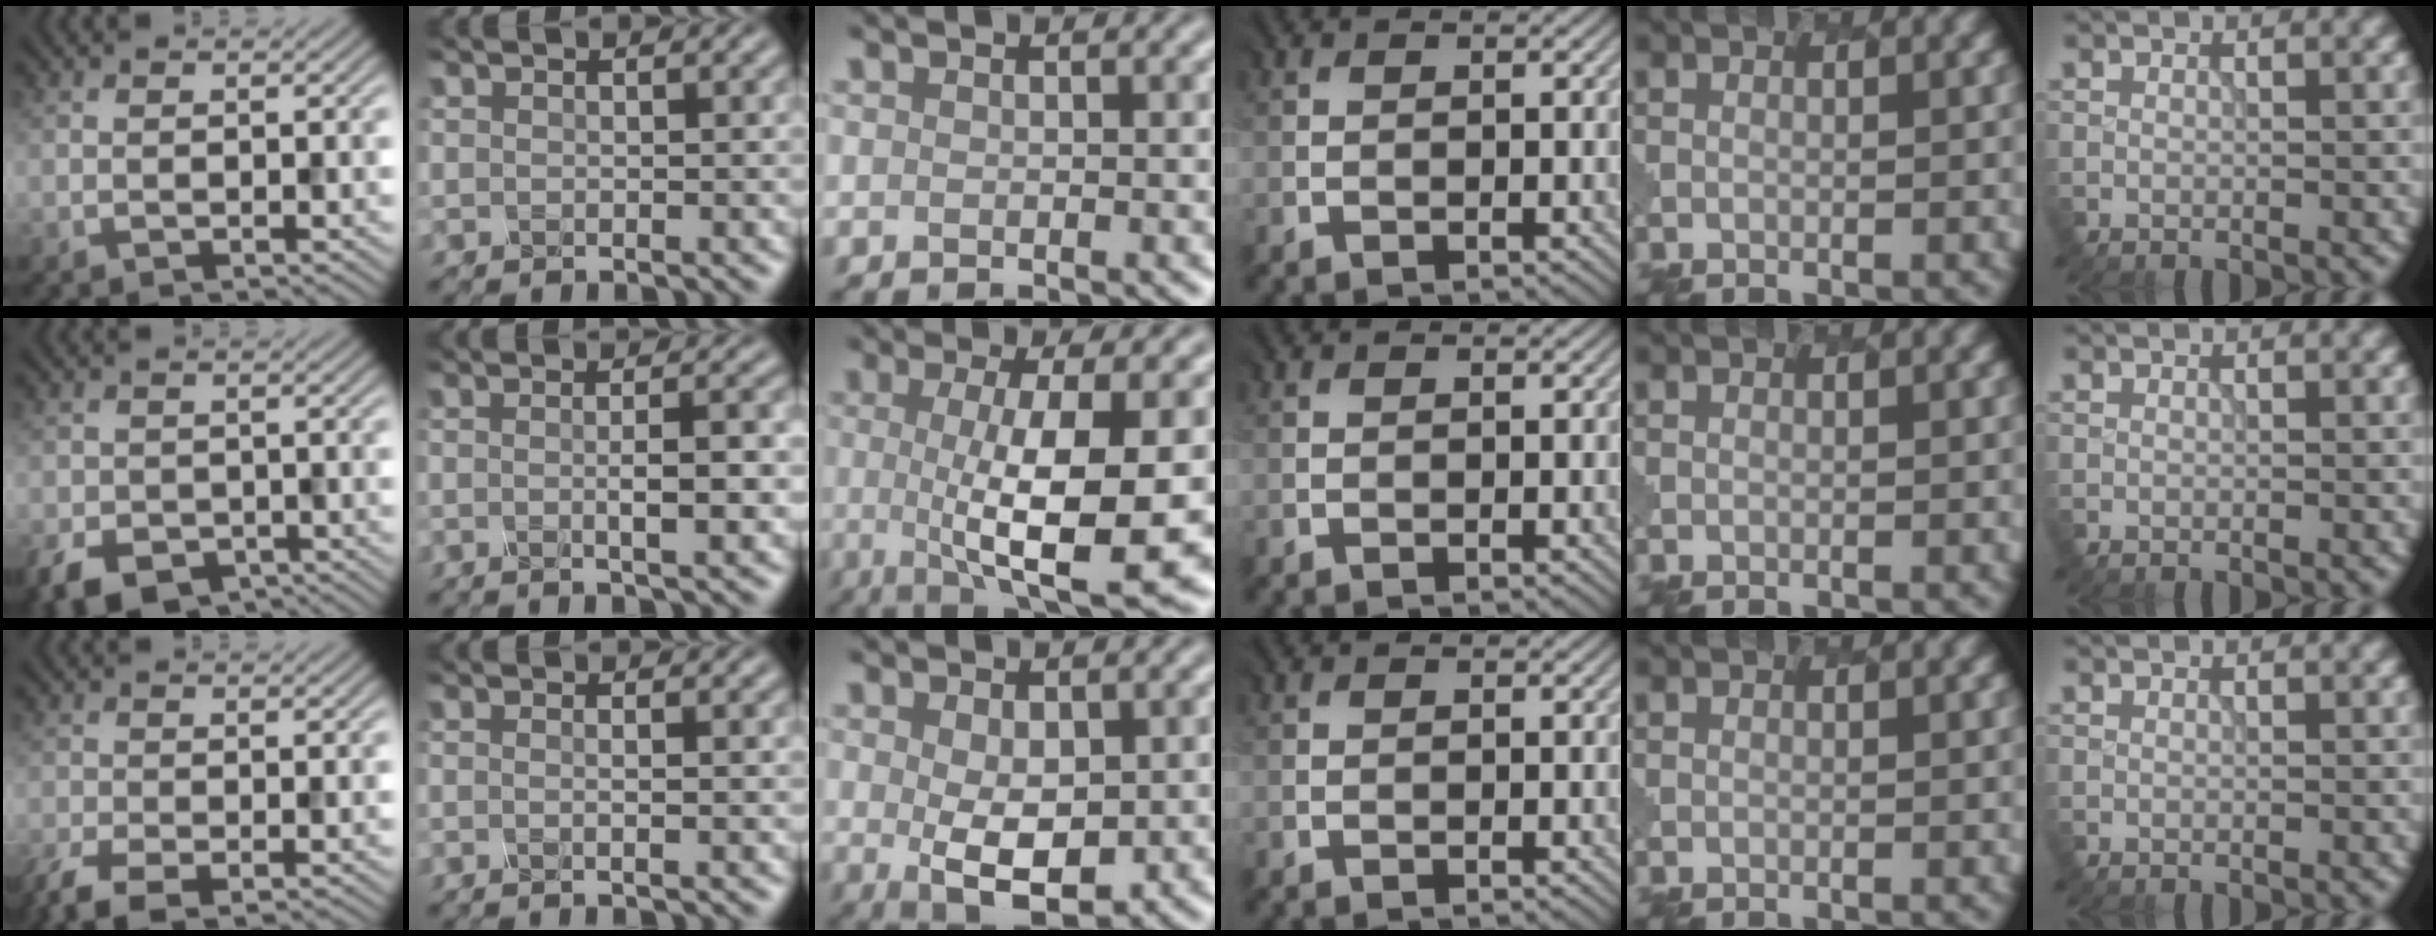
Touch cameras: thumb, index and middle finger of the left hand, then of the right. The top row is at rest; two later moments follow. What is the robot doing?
{"motion": "dispense", "object": "oil cruet"}